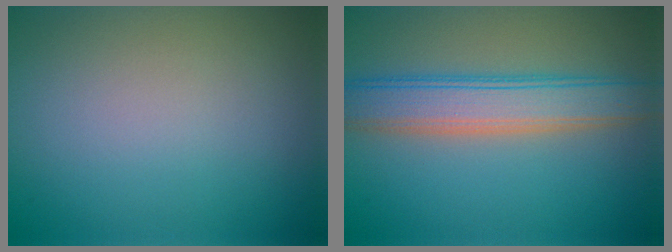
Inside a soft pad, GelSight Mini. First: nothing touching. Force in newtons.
{"total": 6.9, "press": 6.9, "slide": 0.3}